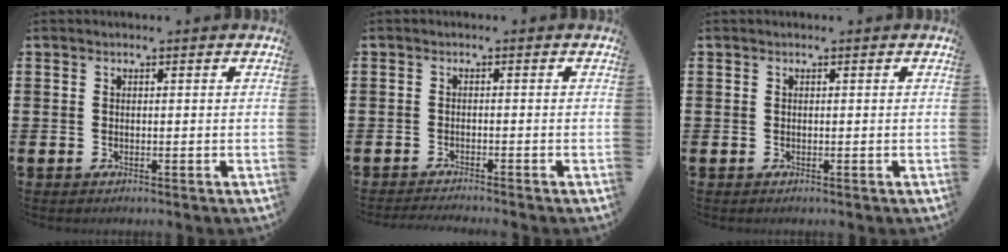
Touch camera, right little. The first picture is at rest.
{"total": 1.0, "force": [-1.0, -0.2, 0.1], "torque": [-0.002, -0.001, -0.020]}
{"total": 0.0}